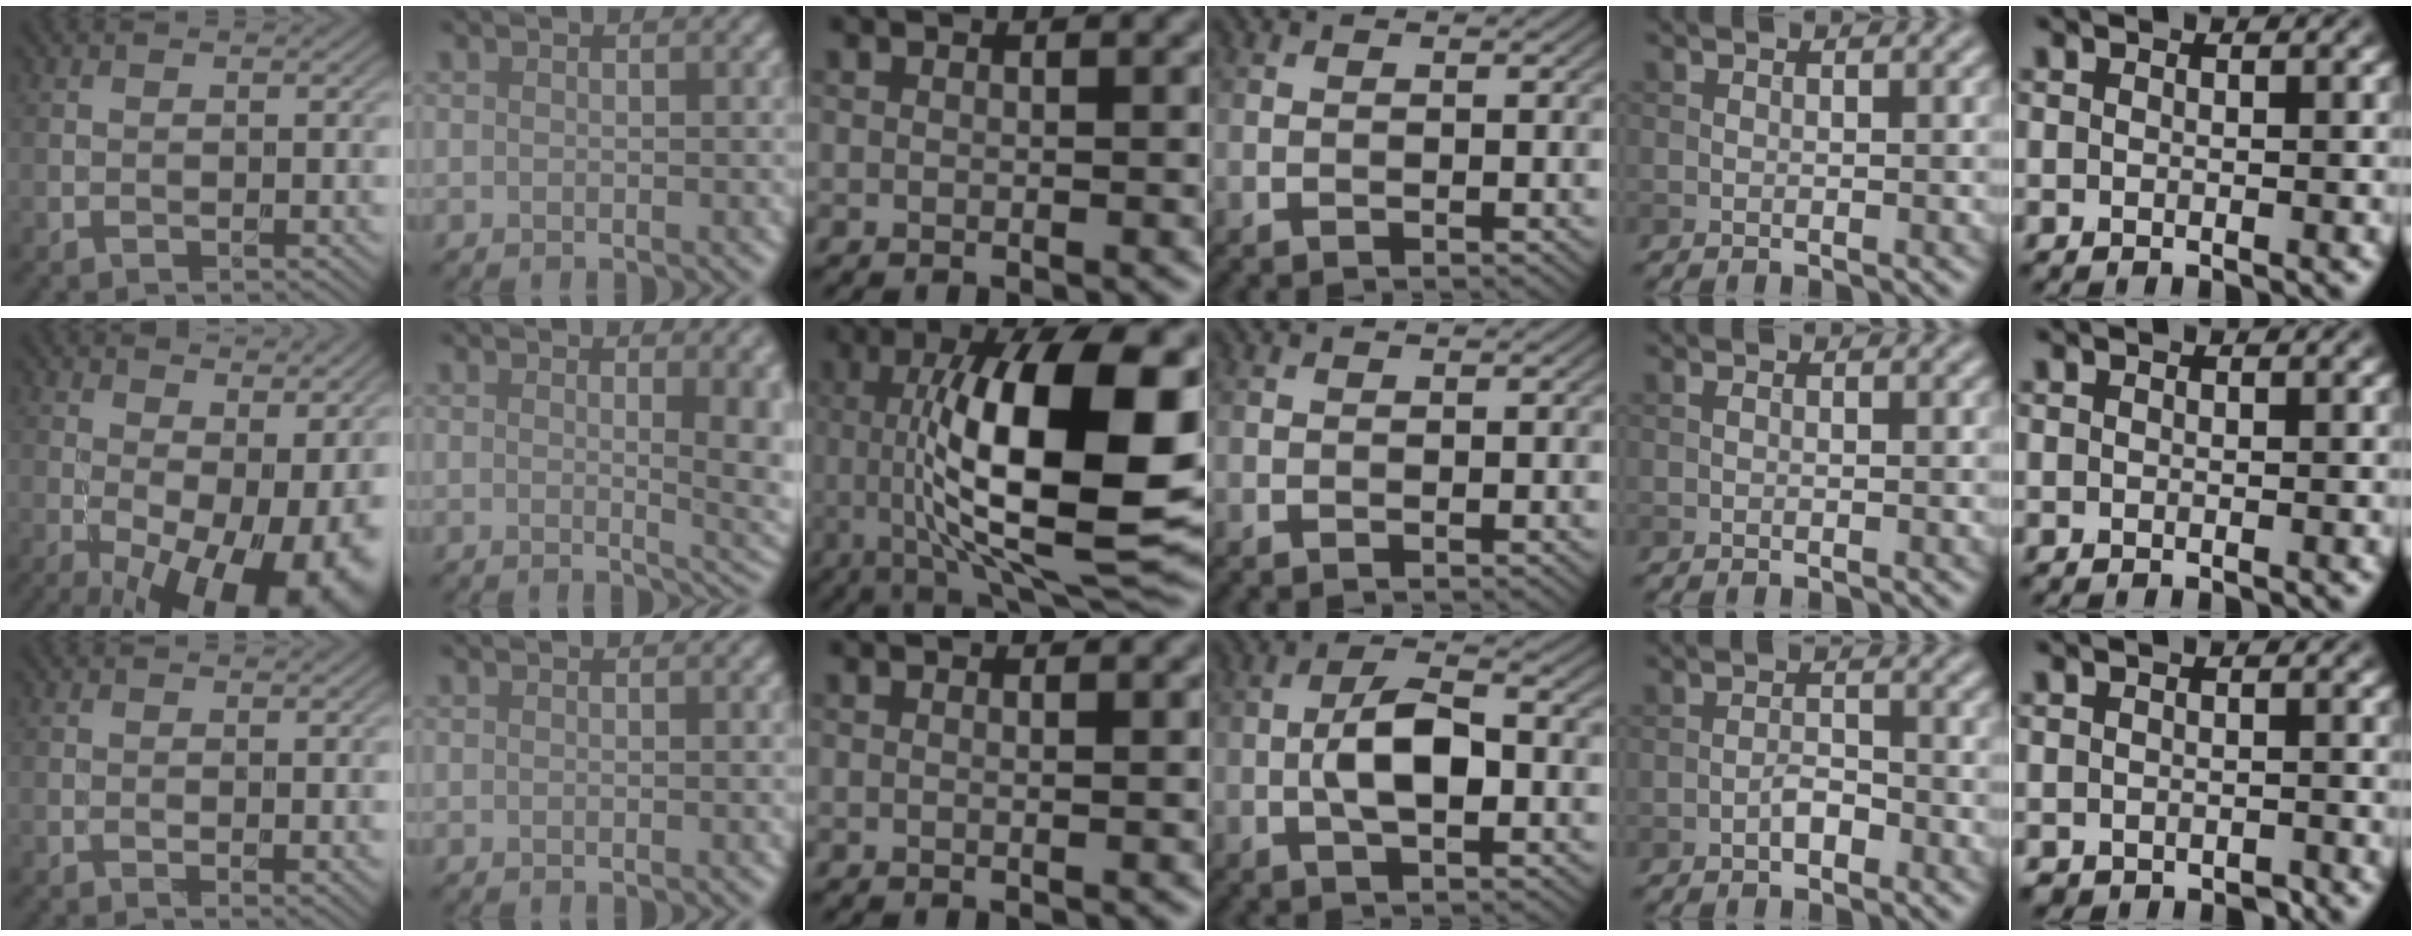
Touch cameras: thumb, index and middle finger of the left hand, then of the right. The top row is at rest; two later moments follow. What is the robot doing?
{"motion": "unscrew", "object": "dispenser bottle"}